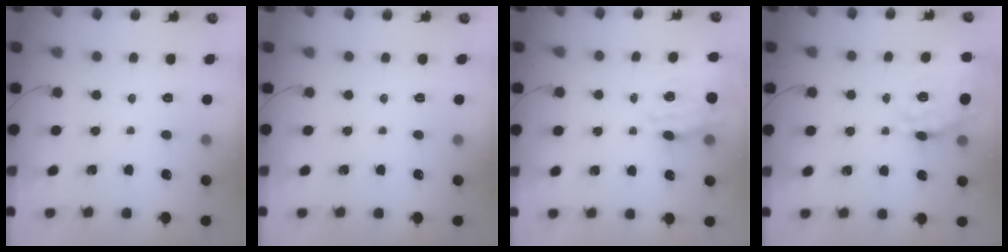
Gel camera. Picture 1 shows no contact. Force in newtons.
{"total": 0.0}
{"total": 16.0, "press": 15.6, "slide": 3.3}
{"total": 20.5, "press": 20.2, "slide": 3.8}